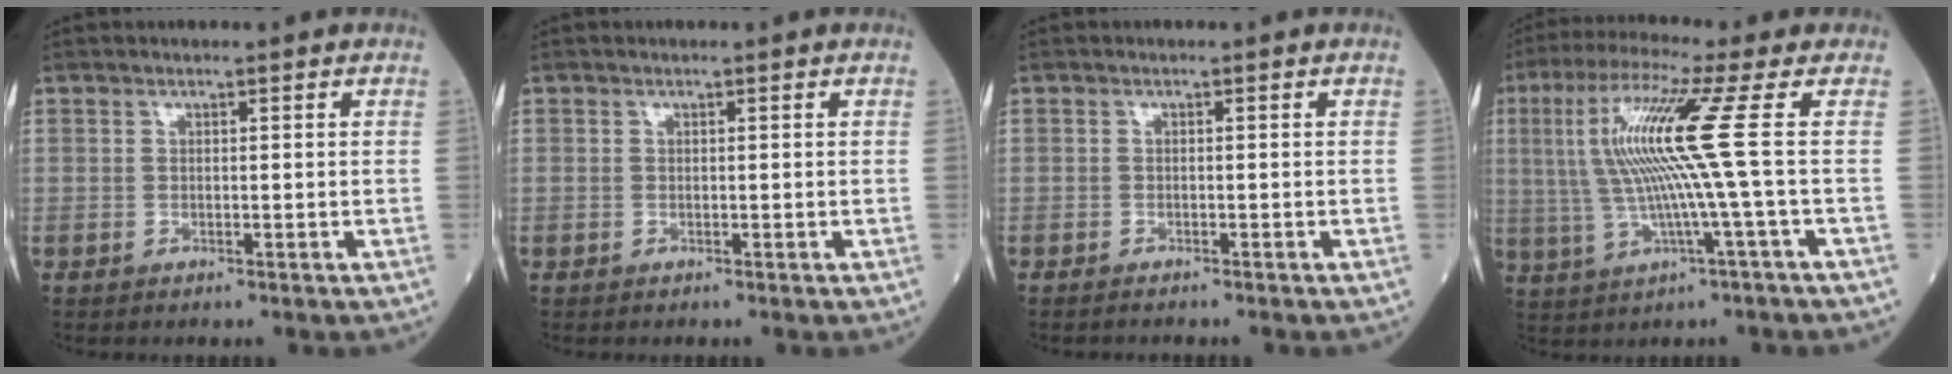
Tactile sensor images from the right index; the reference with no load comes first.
{"total": 0.0}
{"total": 1.1, "force": [-1.0, 0.1, 0.2], "torque": [-0.007, -0.001, -0.016]}
{"total": 11.6, "force": [1.5, -1.7, 11.4], "torque": [-0.231, 0.015, 0.026]}